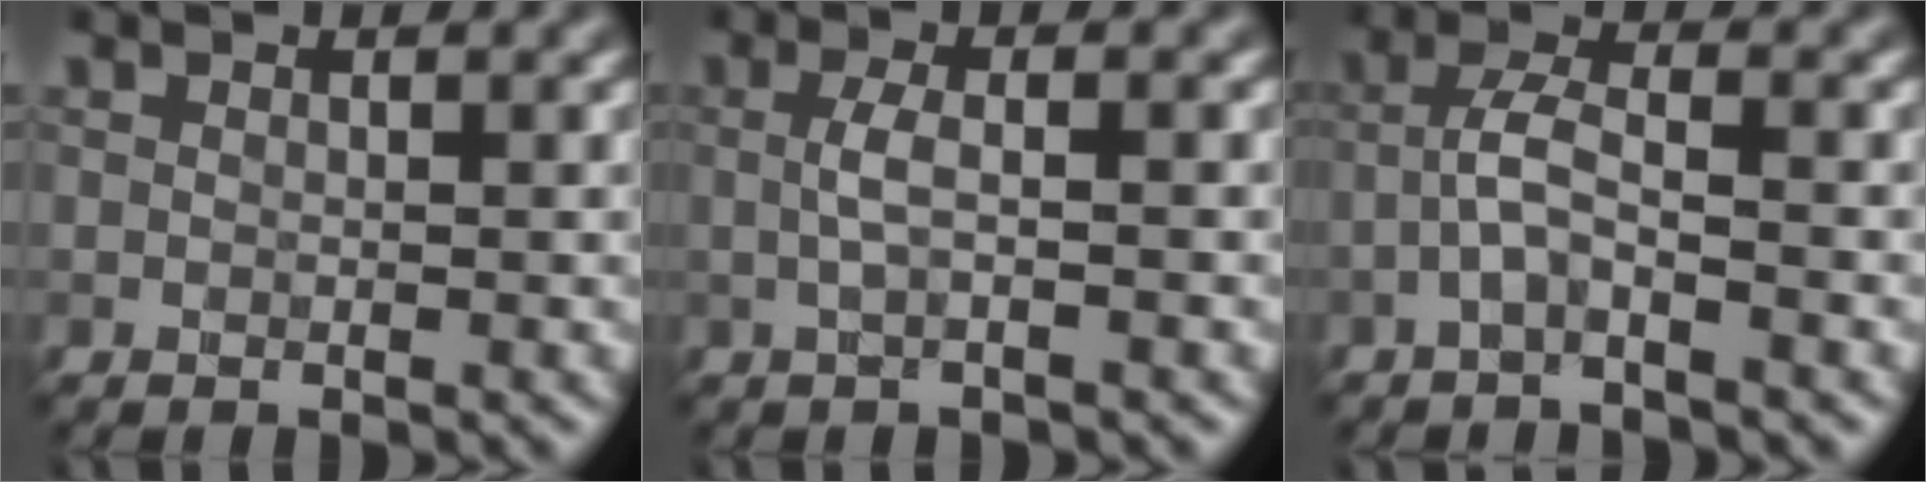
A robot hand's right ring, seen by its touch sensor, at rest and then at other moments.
{"total": 2.2, "force": [-0.1, 0.5, 2.1], "torque": [-0.044, 0.004, -0.005]}
{"total": 2.7, "force": [-1.3, 0.5, 2.3], "torque": [-0.050, 0.011, -0.033]}